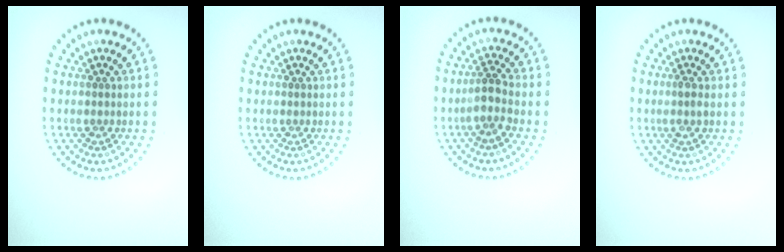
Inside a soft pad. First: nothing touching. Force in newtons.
{"total": 0.0}
{"total": 2.2, "press": 1.7, "slide": 1.4}
{"total": 0.9, "press": 0.7, "slide": 0.5}